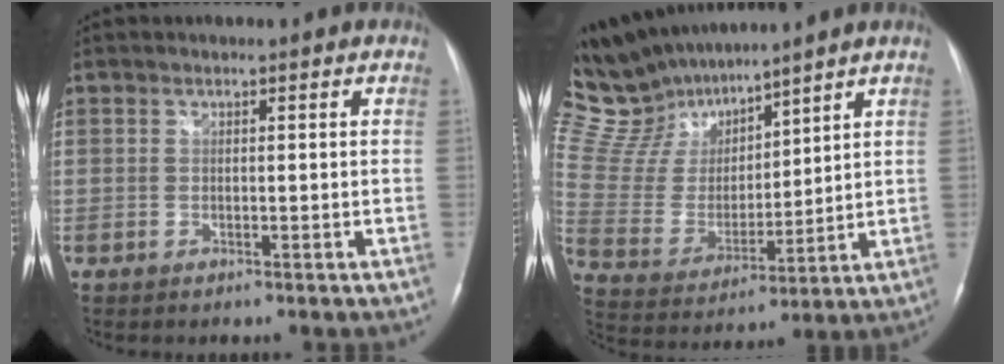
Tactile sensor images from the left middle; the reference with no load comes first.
{"total": 15.4, "force": [13.9, 4.5, 4.9], "torque": [-0.114, 0.020, 0.281]}